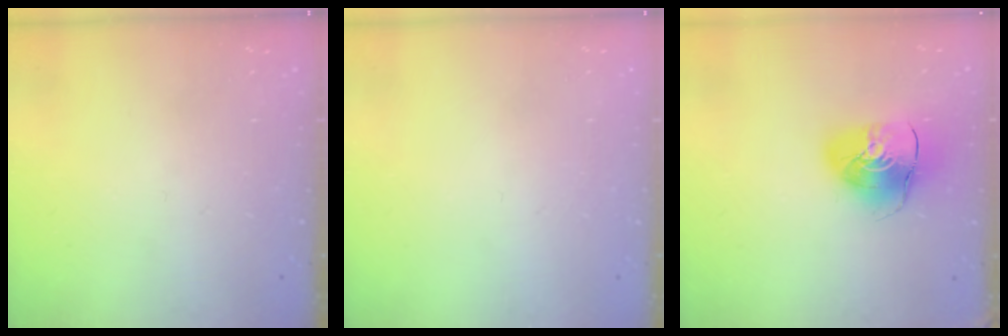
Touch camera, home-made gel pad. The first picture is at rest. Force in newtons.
{"total": 0.9, "press": 0.9, "slide": 0.1}
{"total": 10.6, "press": 10.5, "slide": 1.5}